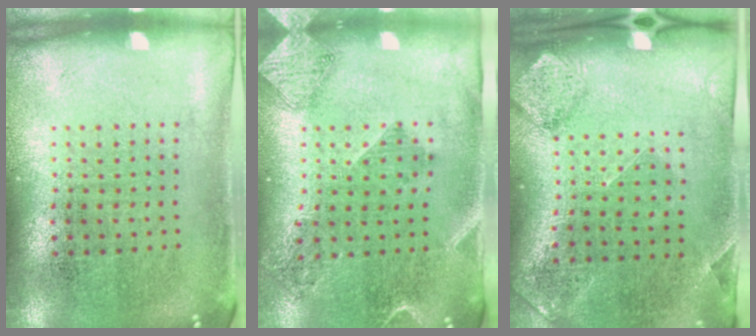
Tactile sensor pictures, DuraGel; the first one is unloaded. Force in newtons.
{"total": 1.7, "press": 1.4, "slide": 1.0}
{"total": 1.7, "press": 1.4, "slide": 1.0}